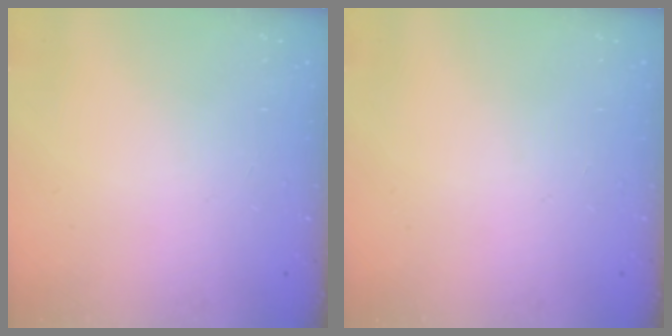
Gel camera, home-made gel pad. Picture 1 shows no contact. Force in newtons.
{"total": 0.0}